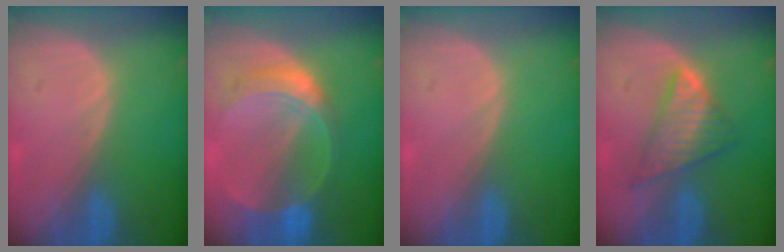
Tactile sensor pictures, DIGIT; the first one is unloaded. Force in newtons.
{"total": 7.6, "press": 6.8, "slide": 3.4}
{"total": 0.0}
{"total": 5.9, "press": 5.9, "slide": 0.1}